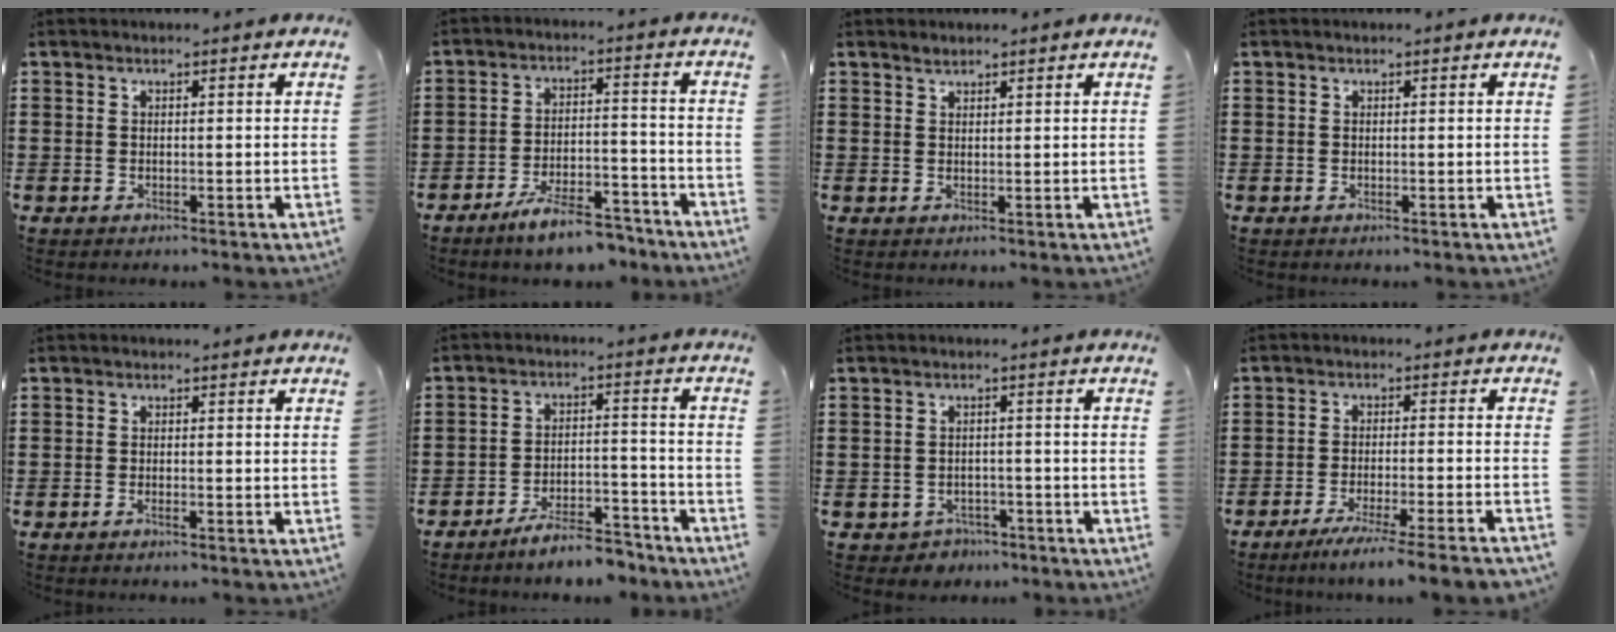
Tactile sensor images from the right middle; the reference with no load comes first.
{"total": 7.9, "force": [-6.7, 0.6, 4.0], "torque": [-0.079, 0.000, -0.127]}
{"total": 1.2, "force": [1.1, 0.2, 0.1], "torque": [-0.003, 0.000, 0.022]}
{"total": 0.0}
{"total": 0.7, "force": [-0.4, 0.0, 0.5], "torque": [-0.012, -0.004, -0.007]}
{"total": 6.9, "force": [-6.5, 0.9, 2.1], "torque": [-0.034, 0.011, -0.123]}
{"total": 1.8, "force": [-1.6, 1.0, -0.2], "torque": [-0.007, 0.001, -0.037]}
{"total": 5.0, "force": [-4.3, -0.8, 2.3], "torque": [-0.034, -0.015, -0.081]}